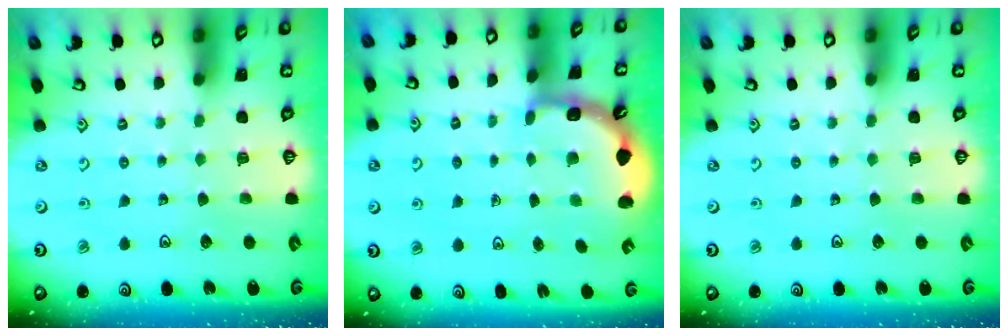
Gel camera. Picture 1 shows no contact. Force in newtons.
{"total": 2.7, "press": 2.7, "slide": 0.6}
{"total": 0.0}